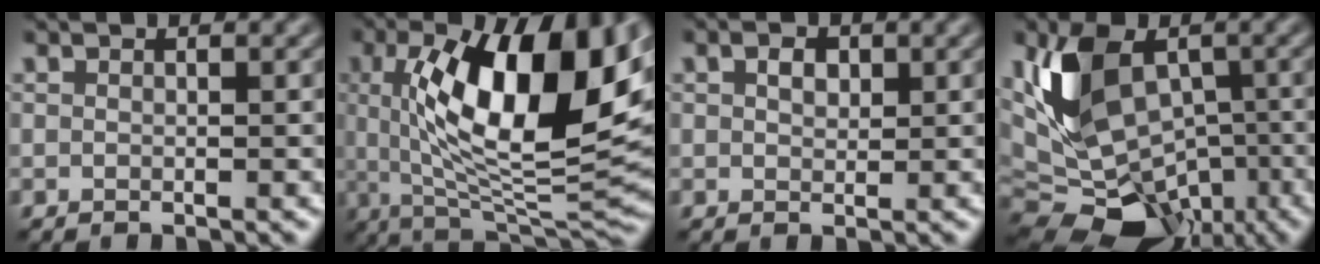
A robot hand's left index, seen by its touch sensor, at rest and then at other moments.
{"total": 13.9, "force": [2.9, 4.8, 12.6], "torque": [-0.201, -0.005, 0.047]}
{"total": 1.7, "force": [0.7, 1.1, 1.1], "torque": [-0.021, 0.003, 0.011]}
{"total": 12.0, "force": [0.1, 8.1, 8.8], "torque": [-0.167, -0.010, 0.006]}